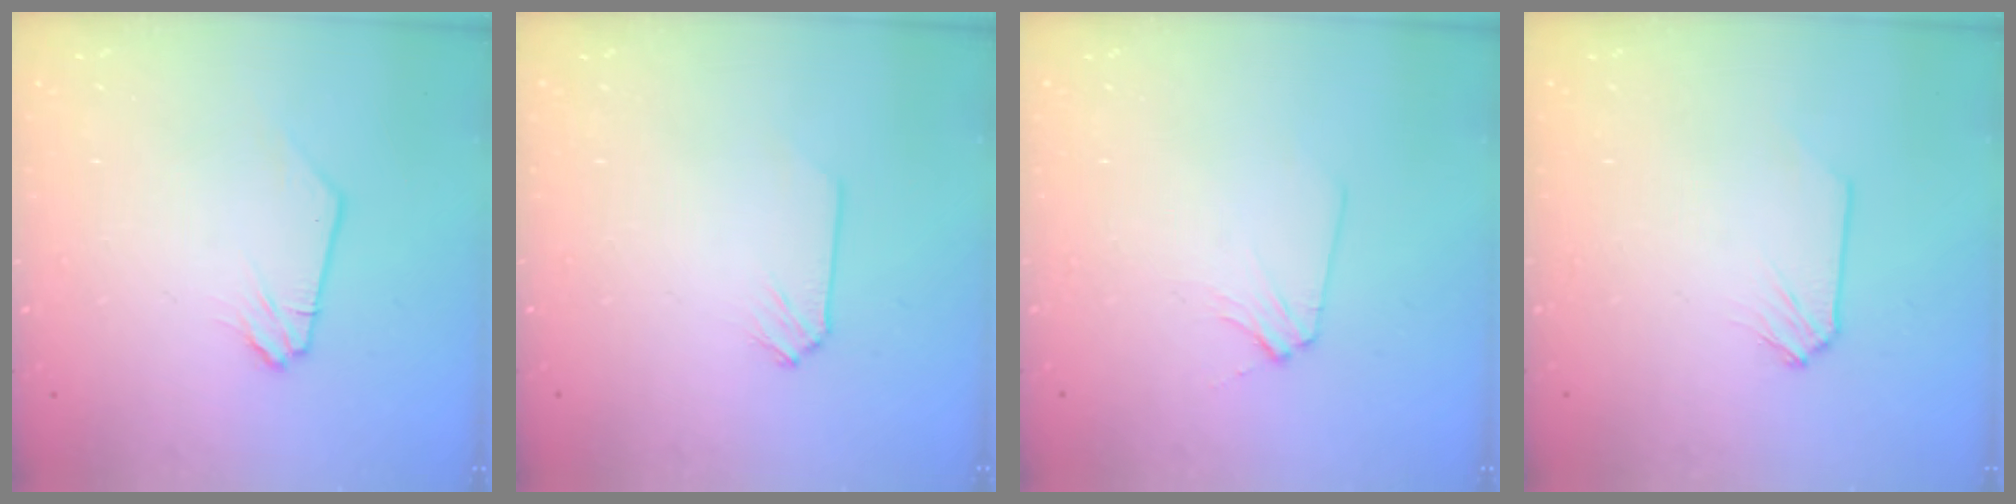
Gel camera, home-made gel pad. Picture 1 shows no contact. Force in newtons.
{"total": 0.0}
{"total": 2.8, "press": 2.8, "slide": 0.6}
{"total": 0.0}